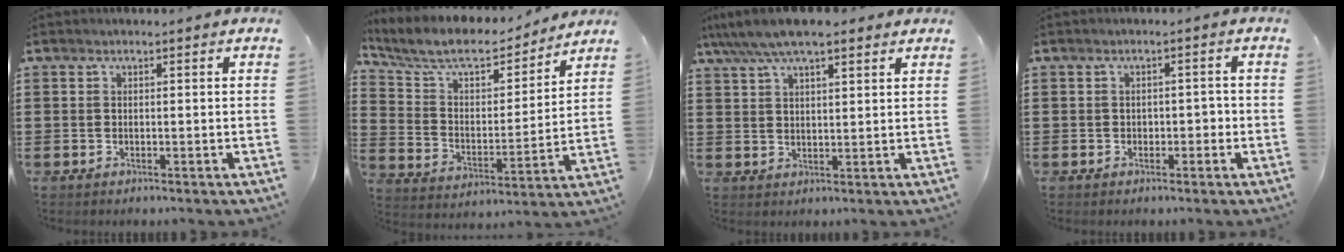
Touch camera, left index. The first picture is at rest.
{"total": 8.8, "force": [7.7, 2.3, 3.6], "torque": [-0.104, -0.045, 0.131]}
{"total": 6.5, "force": [5.1, 1.7, 3.7], "torque": [-0.084, -0.004, 0.092]}
{"total": 1.5, "force": [-0.5, 1.0, 1.0], "torque": [-0.022, 0.005, -0.014]}